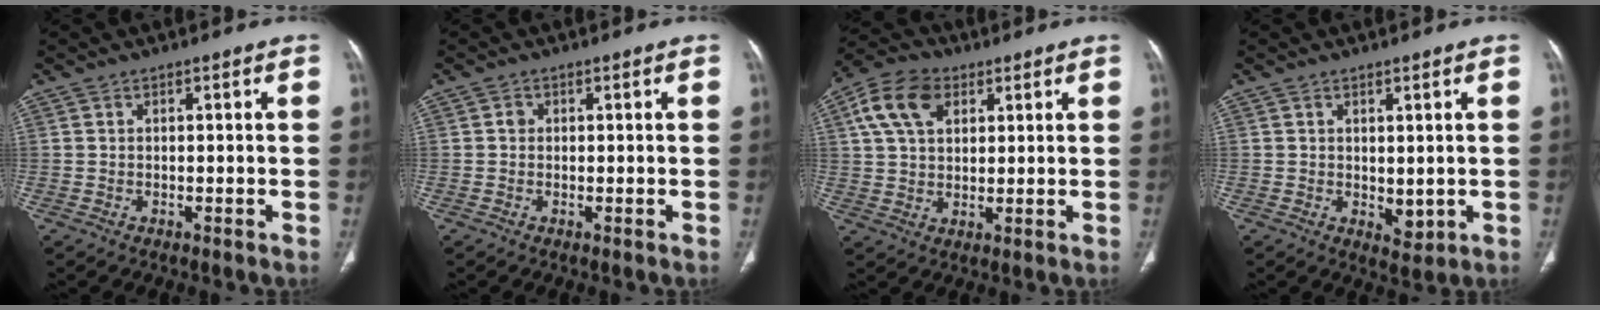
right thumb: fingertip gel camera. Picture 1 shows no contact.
{"total": 0.9, "force": [0.1, 0.8, 0.3], "torque": [0.002, 0.003, 0.003]}
{"total": 10.8, "force": [4.2, 7.1, 7.0], "torque": [-0.122, 0.007, 0.072]}
{"total": 3.0, "force": [0.2, 1.8, 2.4], "torque": [-0.026, -0.011, 0.014]}